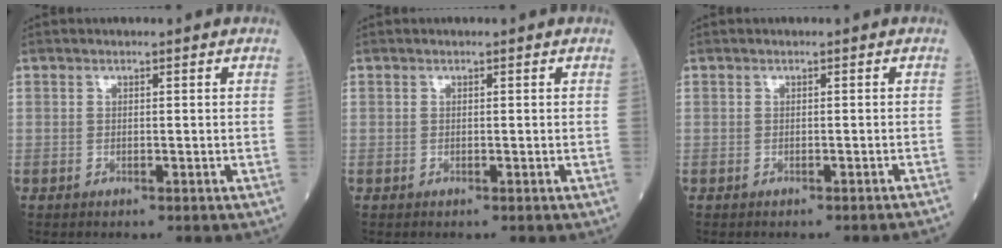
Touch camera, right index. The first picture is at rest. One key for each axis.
{"total": 0.0}
{"total": 3.4, "fx": -3.1, "fy": -0.7, "fz": 1.0, "tx": -0.009, "ty": -0.007, "tz": -0.033}